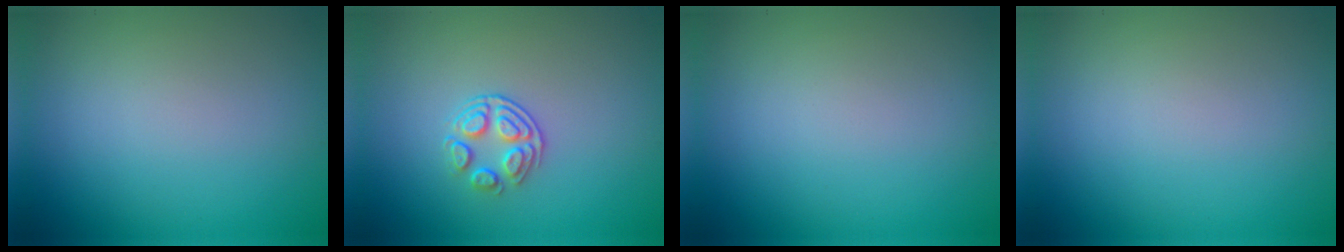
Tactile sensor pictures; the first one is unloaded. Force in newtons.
{"total": 2.4, "press": 1.8, "slide": 1.6}
{"total": 0.0}
{"total": 0.0}